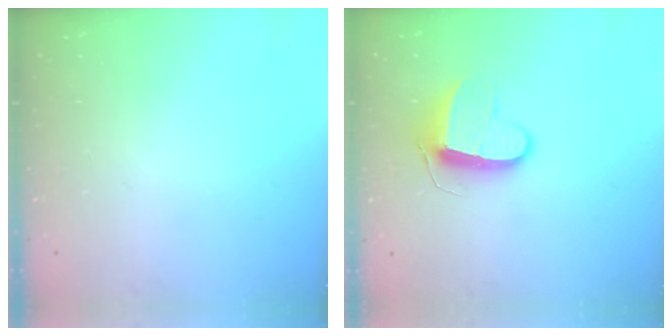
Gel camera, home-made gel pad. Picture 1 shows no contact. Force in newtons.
{"total": 9.6, "press": 9.6, "slide": 0.2}